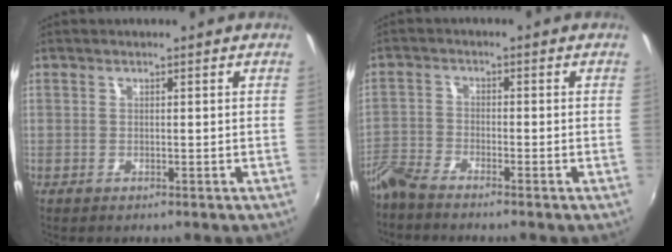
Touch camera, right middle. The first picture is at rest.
{"total": 5.4, "force": [-5.1, 0.6, 1.7], "torque": [-0.050, -0.011, -0.110]}